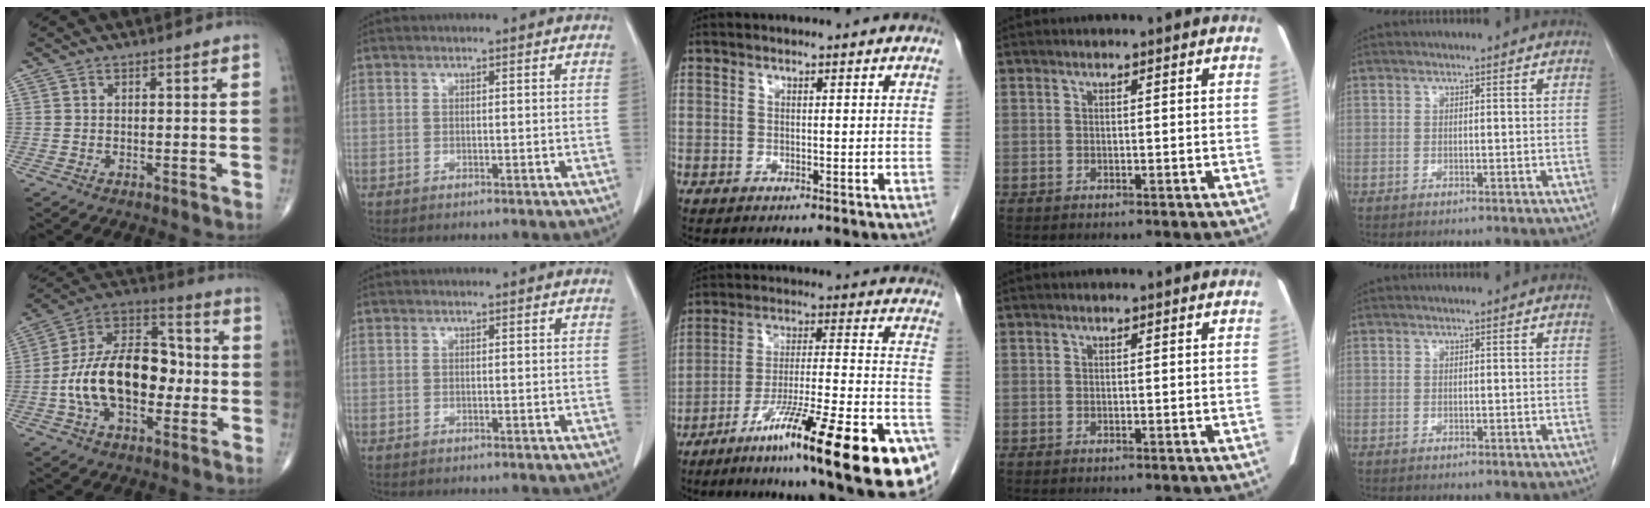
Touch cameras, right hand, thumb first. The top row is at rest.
{"thumb": {"total": 19.9, "force": [-2.6, 11.9, 15.8], "torque": [-0.260, 0.042, -0.050]}, "middle": {"total": 25.4, "force": [-14.6, 2.4, 20.6], "torque": [-0.240, -0.012, -0.234]}}